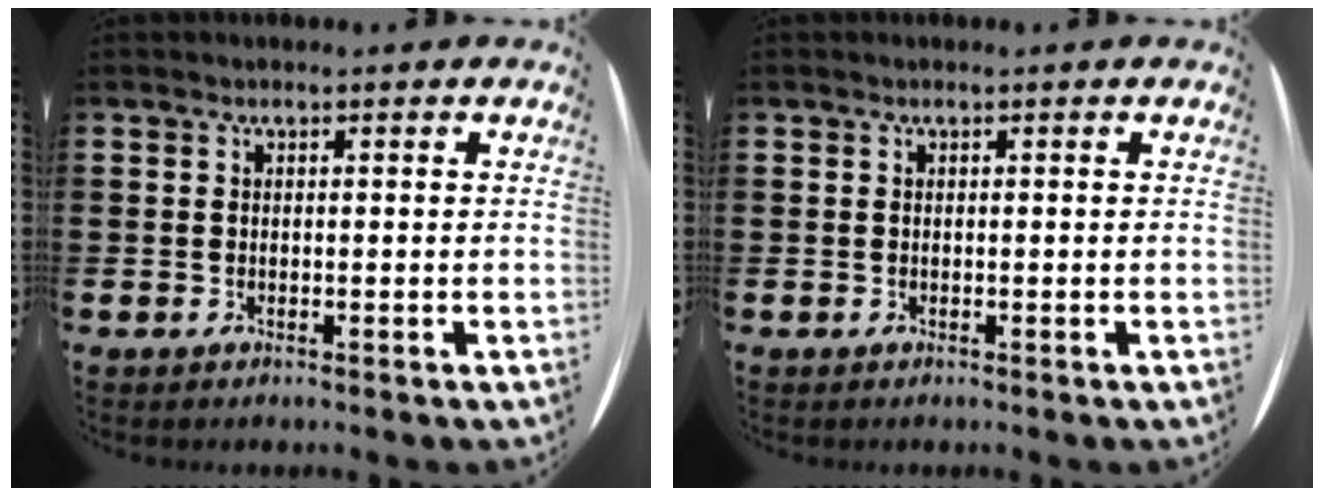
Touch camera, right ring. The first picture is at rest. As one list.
[{"total": 0.0}]